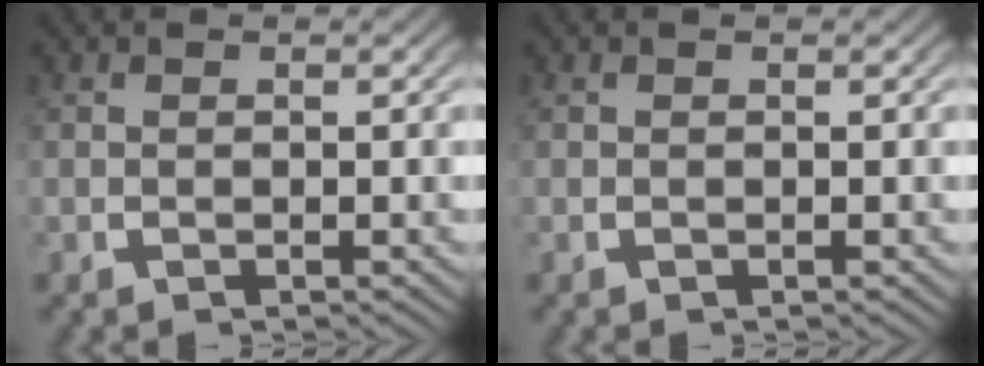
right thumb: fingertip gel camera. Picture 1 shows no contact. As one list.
[{"total": 0.0}]